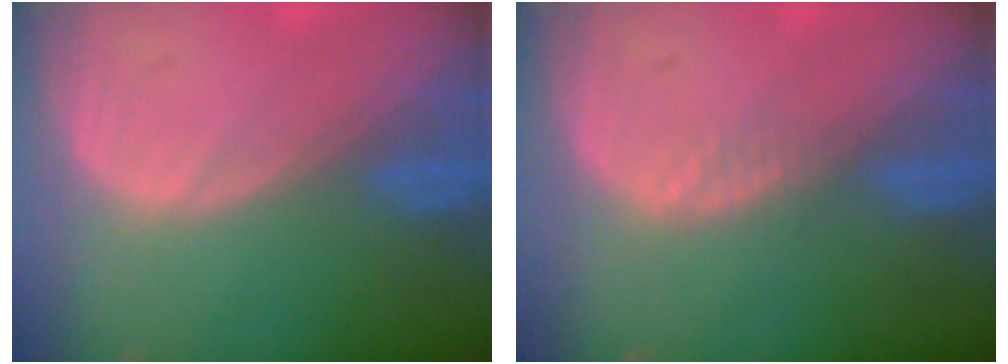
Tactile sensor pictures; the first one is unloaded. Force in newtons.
{"total": 1.4, "press": 1.3, "slide": 0.2}